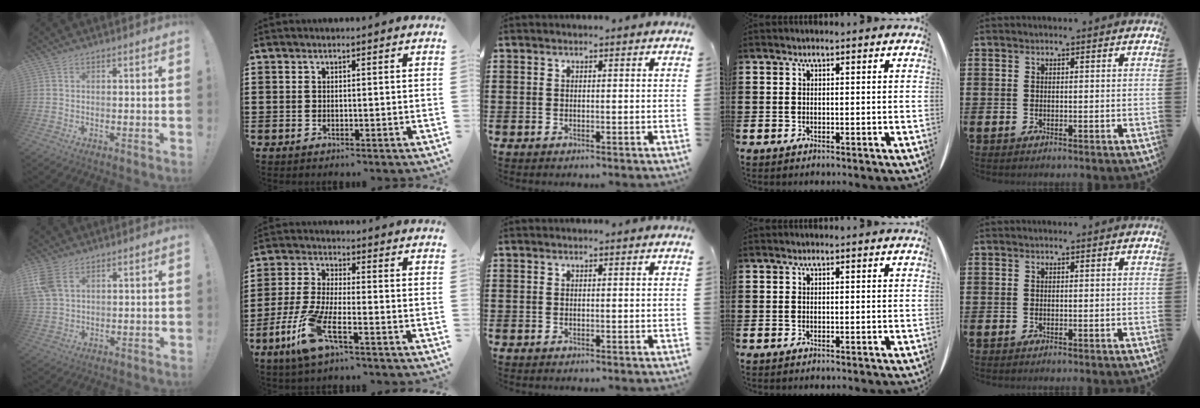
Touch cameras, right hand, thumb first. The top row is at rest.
{"thumb": {"total": 7.8, "force": [3.5, 5.0, 4.8], "torque": [-0.095, -0.008, 0.070]}, "index": {"total": 9.3, "force": [-5.1, 2.1, 7.6], "torque": [-0.190, -0.022, -0.101]}}